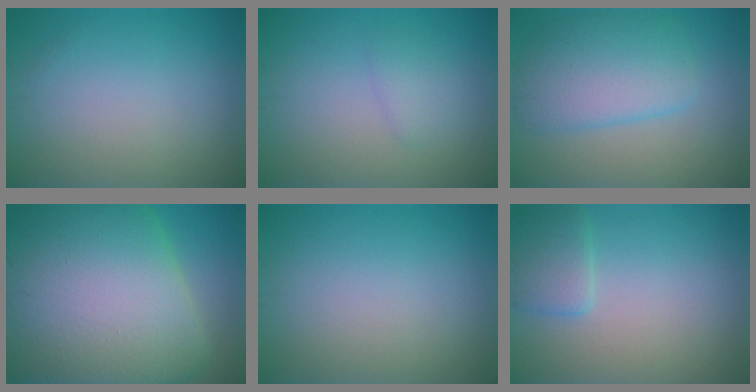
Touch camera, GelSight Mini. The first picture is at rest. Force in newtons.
{"total": 1.3, "press": 1.3, "slide": 0.1}
{"total": 5.6, "press": 5.6, "slide": 0.1}
{"total": 19.7, "press": 19.7, "slide": 0.4}
{"total": 0.0}
{"total": 2.4, "press": 2.3, "slide": 0.2}